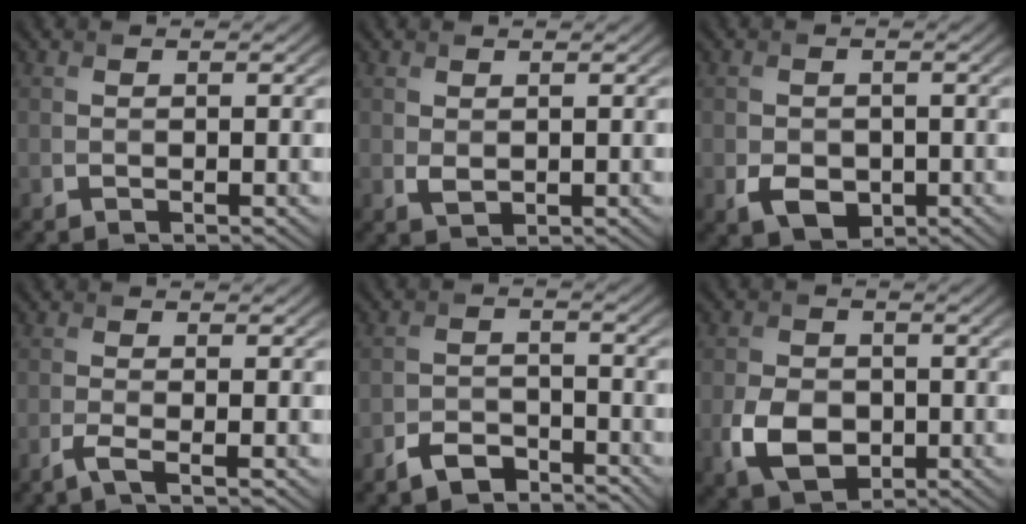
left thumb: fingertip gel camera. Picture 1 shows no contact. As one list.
[{"total": 1.2, "force": [0.4, 0.8, 0.8], "torque": [-0.021, -0.004, 0.014]}, {"total": 3.8, "force": [-1.1, 2.9, 2.1], "torque": [-0.043, -0.014, -0.018]}, {"total": 2.2, "force": [-1.2, 0.3, 1.8], "torque": [-0.037, 0.001, -0.035]}, {"total": 4.1, "force": [-3.4, 1.8, 1.5], "torque": [-0.030, -0.002, -0.070]}, {"total": 6.2, "force": [-1.5, 4.6, 3.9], "torque": [-0.094, -0.014, -0.030]}]